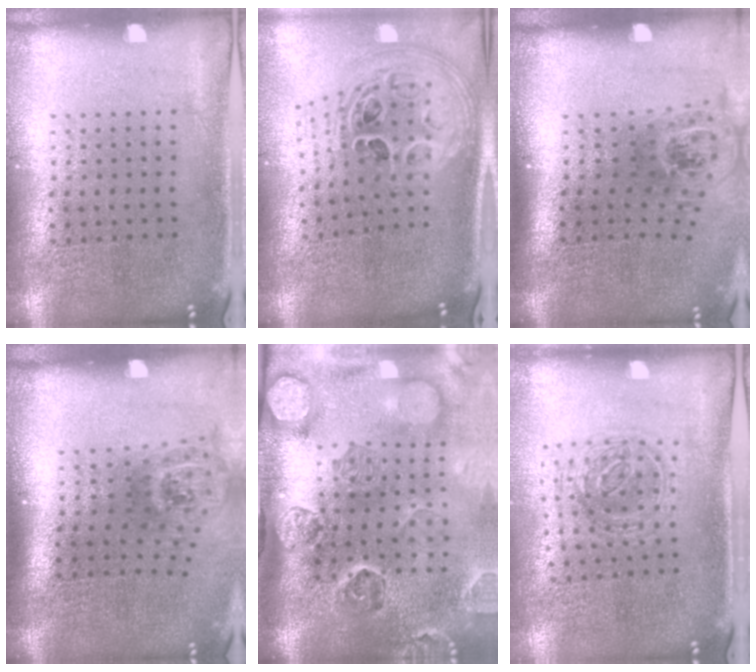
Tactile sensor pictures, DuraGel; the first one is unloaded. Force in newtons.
{"total": 2.8, "press": 2.0, "slide": 2.0}
{"total": 1.7, "press": 1.2, "slide": 1.2}
{"total": 1.9, "press": 1.4, "slide": 1.4}
{"total": 4.9, "press": 3.6, "slide": 3.3}
{"total": 1.0, "press": 0.9, "slide": 0.3}